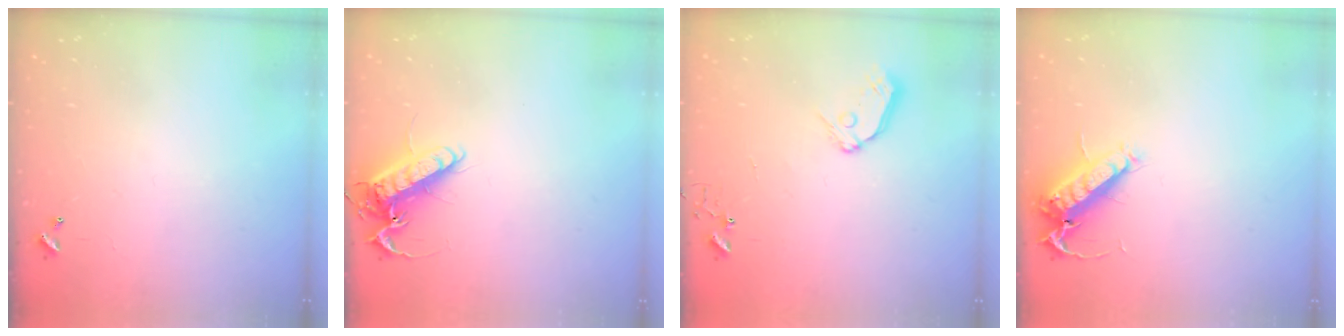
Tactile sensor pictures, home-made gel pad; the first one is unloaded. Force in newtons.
{"total": 13.7, "press": 13.5, "slide": 2.3}
{"total": 8.4, "press": 8.4, "slide": 0.8}
{"total": 13.1, "press": 13.0, "slide": 2.0}